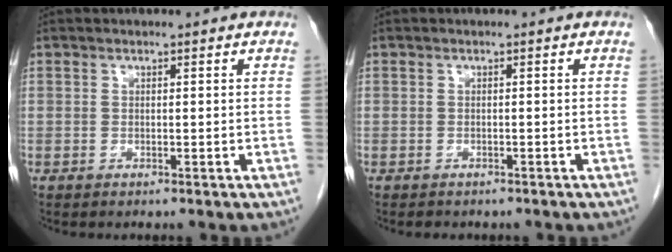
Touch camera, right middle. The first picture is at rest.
{"total": 2.4, "force": [-2.0, 1.1, 0.8], "torque": [-0.016, -0.003, -0.021]}